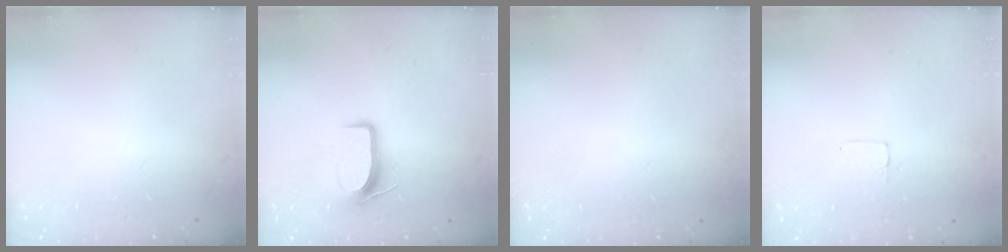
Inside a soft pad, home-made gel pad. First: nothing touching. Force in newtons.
{"total": 8.7, "press": 8.6, "slide": 1.2}
{"total": 0.0}
{"total": 1.2, "press": 1.2, "slide": 0.0}